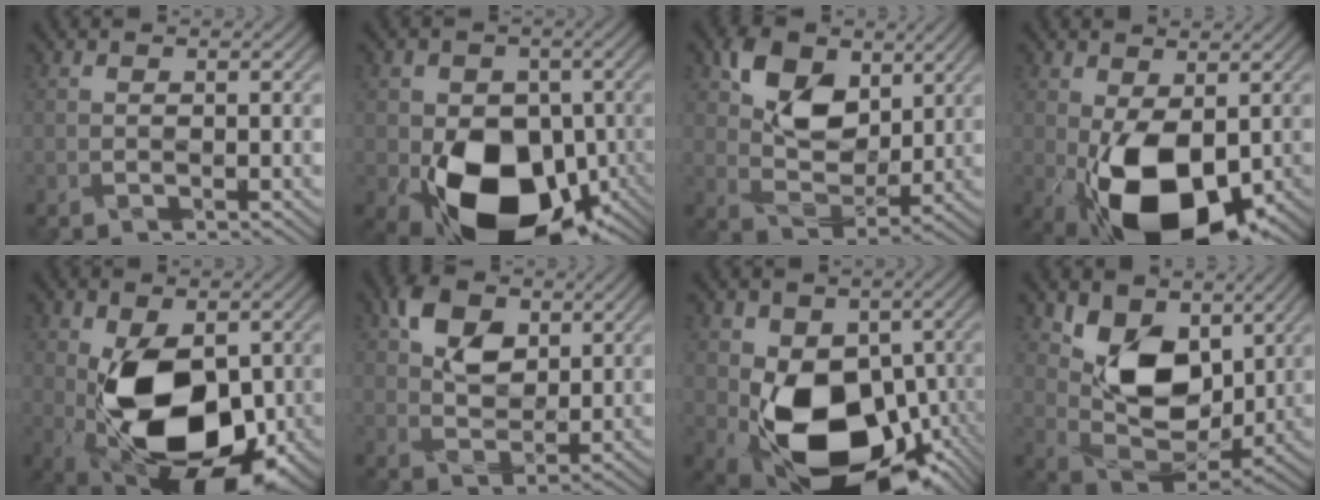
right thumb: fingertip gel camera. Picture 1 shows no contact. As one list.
[{"total": 12.9, "force": [-4.6, 9.2, 7.9], "torque": [-0.118, -0.029, -0.069]}, {"total": 7.5, "force": [4.0, 5.0, 3.9], "torque": [-0.078, -0.011, 0.076]}, {"total": 11.1, "force": [-3.2, 5.9, 8.8], "torque": [-0.168, -0.011, -0.047]}, {"total": 12.7, "force": [-1.6, 7.6, 10.1], "torque": [-0.172, -0.007, -0.023]}, {"total": 5.3, "force": [2.7, 3.6, 2.7], "torque": [-0.053, -0.006, 0.051]}, {"total": 13.8, "force": [-3.1, 9.8, 9.3], "torque": [-0.154, -0.036, -0.041]}, {"total": 9.0, "force": [4.3, 5.9, 5.2], "torque": [-0.109, -0.020, 0.083]}]